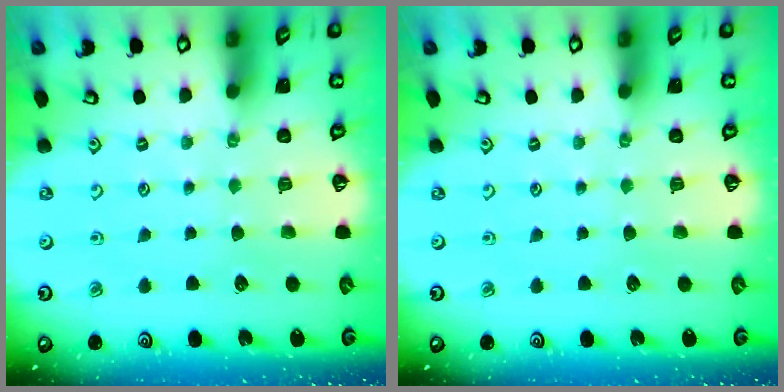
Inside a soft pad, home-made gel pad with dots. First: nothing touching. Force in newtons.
{"total": 0.0}